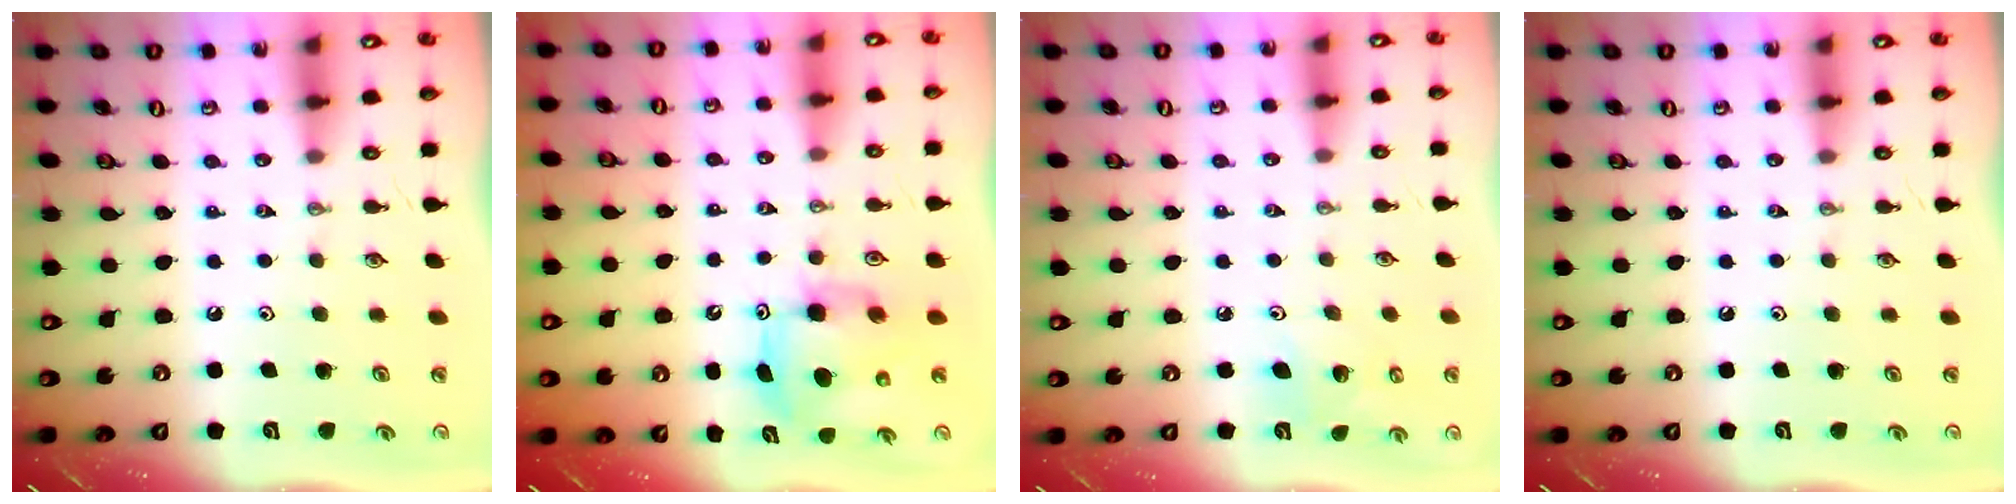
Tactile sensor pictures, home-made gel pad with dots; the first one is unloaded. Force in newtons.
{"total": 8.1, "press": 8.0, "slide": 0.6}
{"total": 6.2, "press": 6.0, "slide": 1.7}
{"total": 0.0}